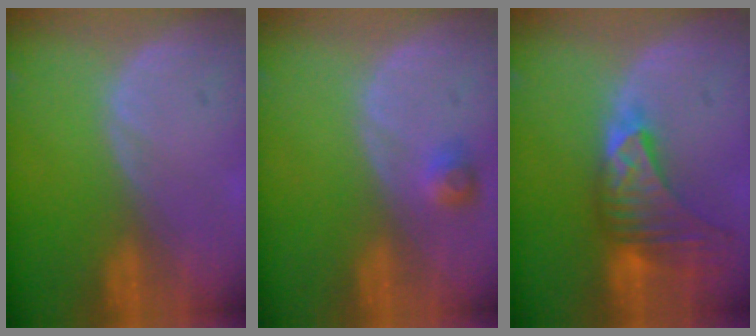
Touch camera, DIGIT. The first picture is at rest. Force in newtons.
{"total": 2.2, "press": 2.2, "slide": 0.4}
{"total": 9.1, "press": 8.2, "slide": 4.0}